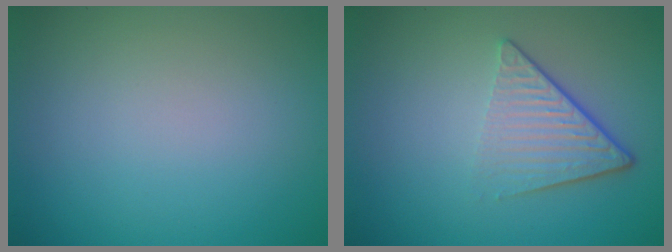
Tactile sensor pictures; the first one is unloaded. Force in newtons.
{"total": 4.6, "press": 2.8, "slide": 3.7}